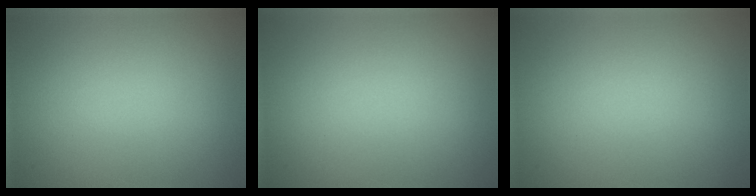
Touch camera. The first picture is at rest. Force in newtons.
{"total": 0.0}
{"total": 0.0}